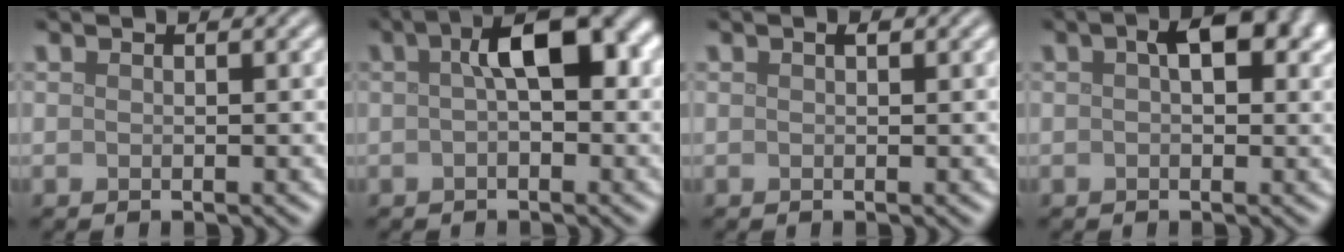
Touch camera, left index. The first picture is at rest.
{"total": 6.0, "force": [1.0, 2.5, 5.3], "torque": [-0.071, 0.015, 0.008]}
{"total": 0.5, "force": [0.3, 0.2, 0.4], "torque": [-0.006, 0.001, 0.003]}
{"total": 4.4, "force": [1.3, 2.3, 3.5], "torque": [-0.040, 0.008, 0.013]}